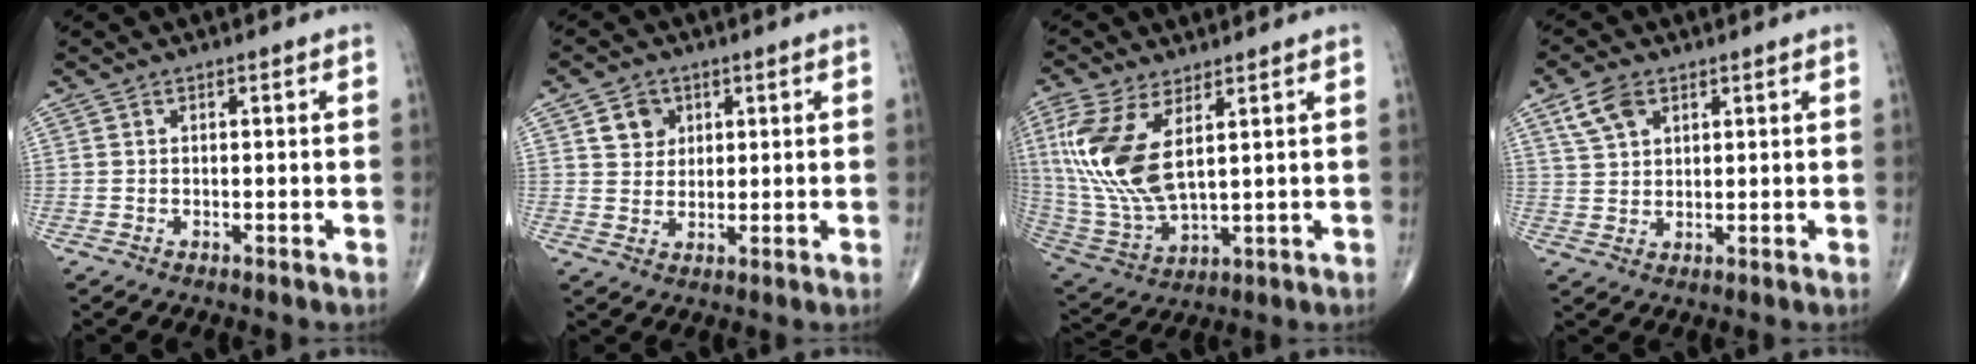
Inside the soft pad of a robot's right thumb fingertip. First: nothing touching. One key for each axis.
{"total": 4.9, "fx": 2.0, "fy": 4.1, "fz": 1.7, "tx": -0.007, "ty": -0.008, "tz": 0.035}
{"total": 15.5, "fx": 4.6, "fy": 7.0, "fz": 13.1, "tx": -0.299, "ty": -0.022, "tz": 0.105}
{"total": 5.8, "fx": 3.1, "fy": 3.5, "fz": 3.4, "tx": -0.057, "ty": -0.006, "tz": 0.063}